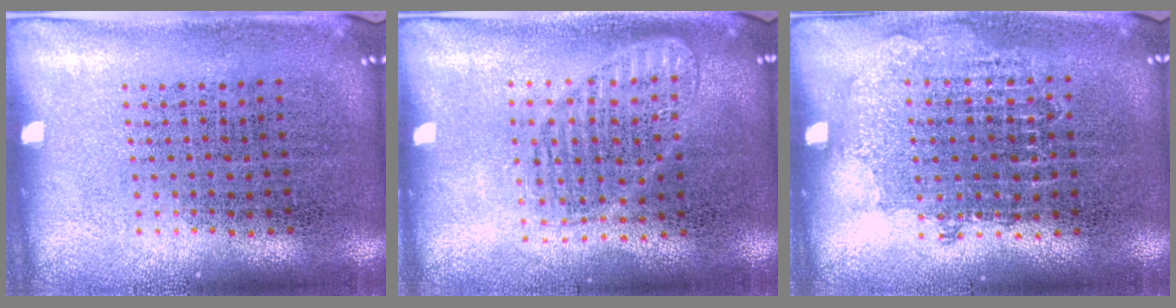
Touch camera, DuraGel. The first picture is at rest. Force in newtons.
{"total": 1.5, "press": 1.3, "slide": 0.7}
{"total": 0.8, "press": 0.8, "slide": 0.4}